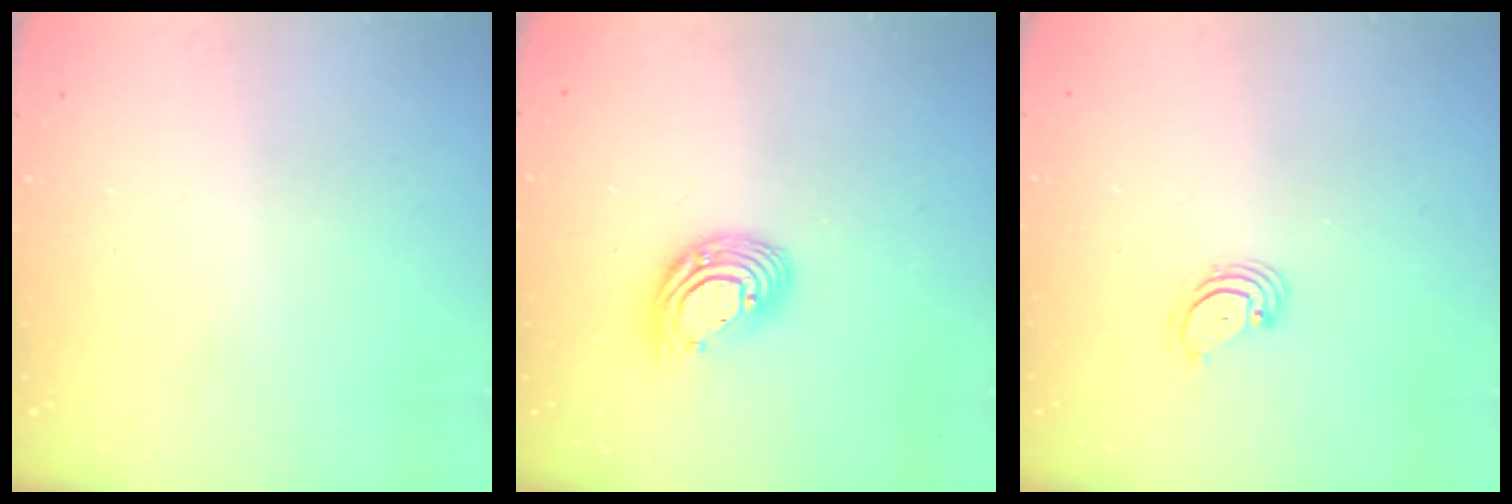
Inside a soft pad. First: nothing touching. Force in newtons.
{"total": 12.1, "press": 12.0, "slide": 1.2}
{"total": 3.1, "press": 3.1, "slide": 0.3}